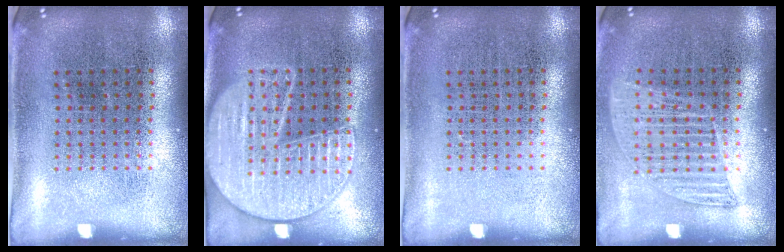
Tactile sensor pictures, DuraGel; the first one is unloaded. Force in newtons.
{"total": 2.3, "press": 2.3, "slide": 0.3}
{"total": 0.0}
{"total": 1.2, "press": 1.1, "slide": 0.5}